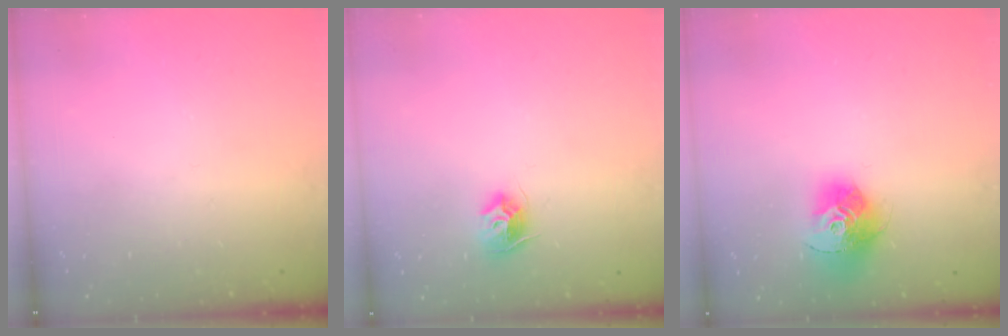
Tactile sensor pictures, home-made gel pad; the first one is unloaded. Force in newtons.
{"total": 8.7, "press": 8.6, "slide": 0.4}
{"total": 14.4, "press": 14.3, "slide": 1.3}